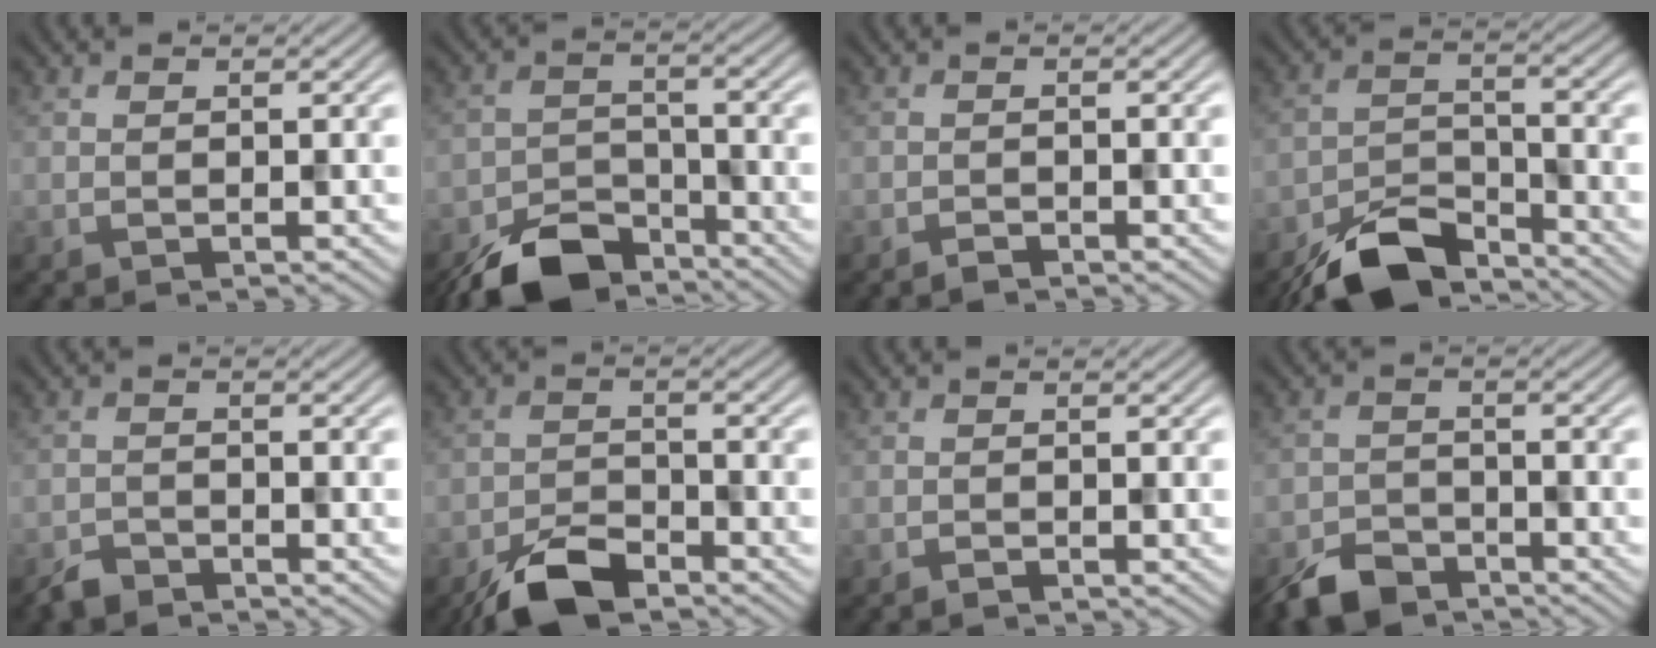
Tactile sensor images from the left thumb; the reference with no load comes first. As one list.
[{"total": 9.2, "force": [-7.3, 4.0, 4.0], "torque": [-0.074, -0.012, -0.138]}, {"total": 0.9, "force": [-0.8, 0.2, 0.3], "torque": [-0.007, 0.001, -0.016]}, {"total": 8.7, "force": [-7.0, 3.2, 4.1], "torque": [-0.073, -0.005, -0.143]}, {"total": 2.1, "force": [-1.9, 0.7, 0.4], "torque": [-0.008, 0.000, -0.043]}, {"total": 6.6, "force": [-5.0, 2.5, 3.6], "torque": [-0.064, -0.002, -0.100]}, {"total": 0.6, "force": [-0.5, 0.1, 0.3], "torque": [-0.006, 0.000, -0.008]}, {"total": 5.2, "force": [-4.3, 2.2, 1.9], "torque": [-0.034, -0.006, -0.088]}]